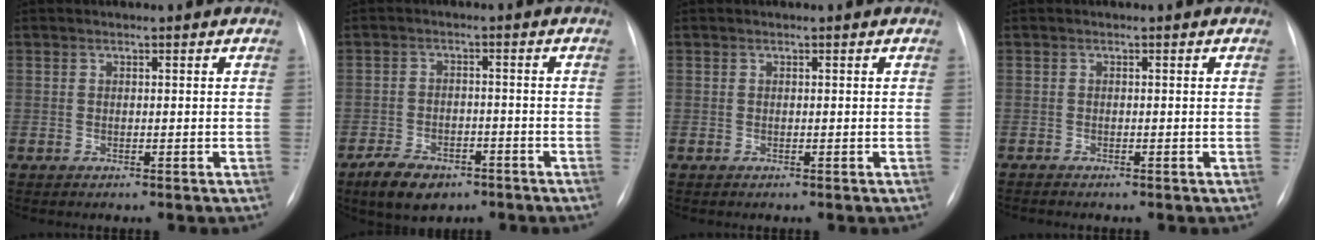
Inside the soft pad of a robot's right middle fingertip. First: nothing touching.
{"total": 6.8, "force": [-4.7, 3.6, 3.5], "torque": [-0.070, -0.003, -0.074]}
{"total": 0.0}
{"total": 0.9, "force": [-0.8, 0.1, 0.4], "torque": [-0.011, -0.004, -0.011]}